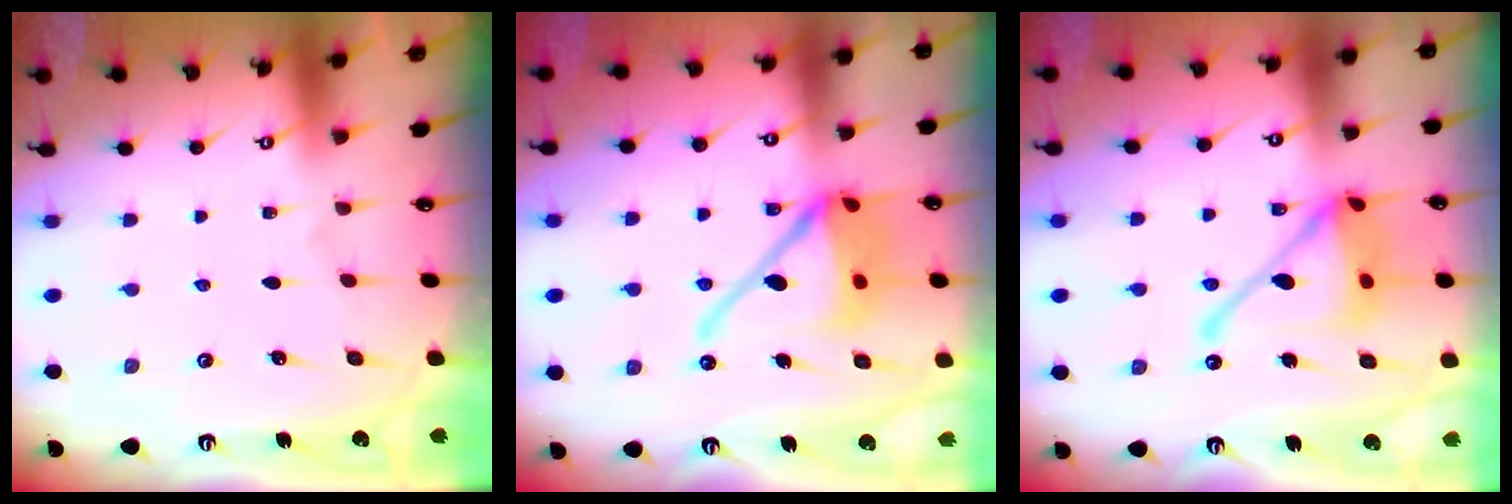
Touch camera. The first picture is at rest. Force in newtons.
{"total": 15.9, "press": 15.7, "slide": 2.5}
{"total": 17.8, "press": 17.7, "slide": 1.7}